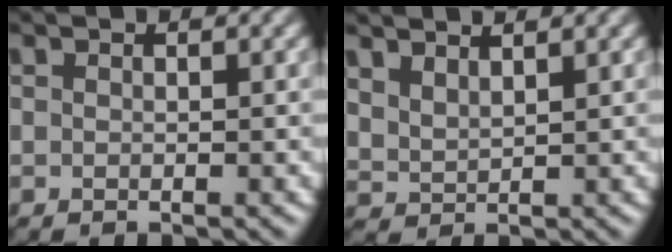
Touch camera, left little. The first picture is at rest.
{"total": 2.3, "force": [1.9, 0.8, 1.0], "torque": [-0.026, 0.005, 0.040]}